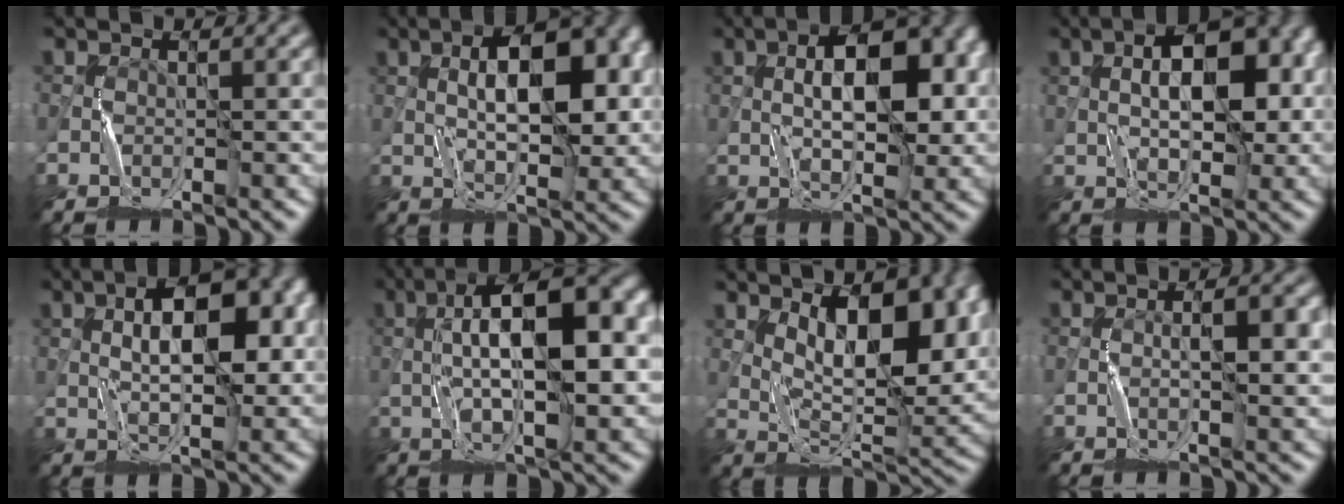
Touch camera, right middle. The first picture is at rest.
{"total": 8.7, "force": [1.6, 3.6, 7.8], "torque": [-0.108, 0.012, 0.025]}
{"total": 8.4, "force": [1.4, 3.5, 7.5], "torque": [-0.106, 0.013, 0.019]}
{"total": 7.6, "force": [1.6, 3.3, 6.7], "torque": [-0.095, 0.012, 0.024]}
{"total": 8.3, "force": [1.6, 3.2, 7.4], "torque": [-0.108, 0.014, 0.024]}
{"total": 13.7, "force": [1.1, 4.7, 12.8], "torque": [-0.194, 0.025, 0.019]}
{"total": 10.1, "force": [3.8, 3.9, 8.5], "torque": [-0.128, -0.002, 0.071]}
{"total": 4.2, "force": [0.1, 1.1, 4.1], "torque": [-0.051, 0.005, 0.006]}